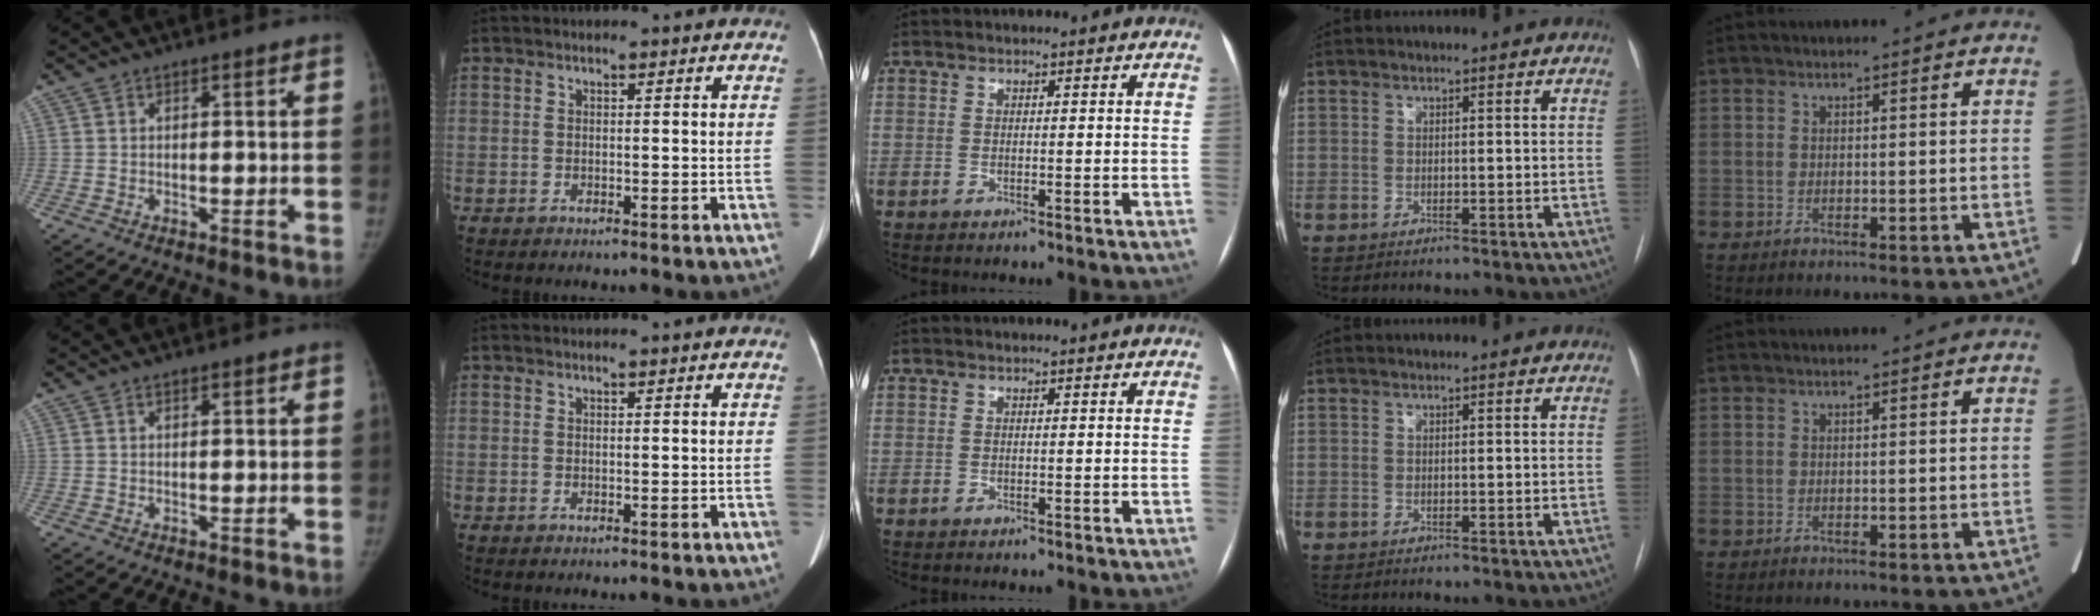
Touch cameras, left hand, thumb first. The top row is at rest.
{"thumb": {"total": 0.8, "force": [0.6, 0.3, 0.4], "torque": [-0.001, -0.002, 0.010]}}